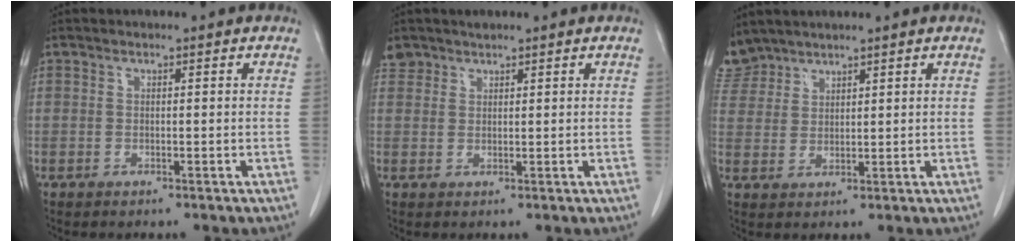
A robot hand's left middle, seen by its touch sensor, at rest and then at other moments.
{"total": 1.9, "force": [1.7, 0.9, -0.1], "torque": [0.004, 0.010, 0.031]}
{"total": 4.6, "force": [4.3, 1.5, -0.3], "torque": [0.002, 0.011, 0.096]}